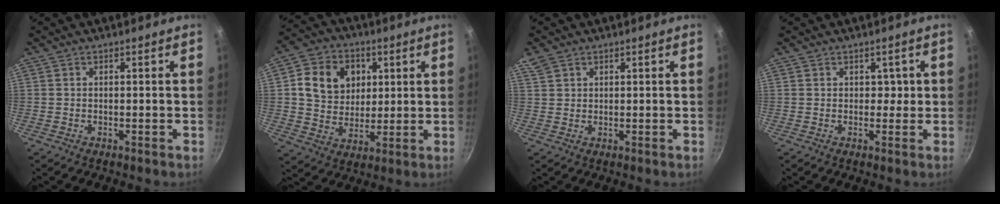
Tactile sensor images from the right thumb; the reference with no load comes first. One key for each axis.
{"total": 12.7, "fx": 3.2, "fy": 10.5, "fz": 6.3, "tx": -0.079, "ty": -0.001, "tz": 0.053}
{"total": 3.2, "fx": 2.1, "fy": 2.1, "fz": 1.2, "tx": -0.018, "ty": 0.002, "tz": 0.043}
{"total": 1.7, "fx": 0.5, "fy": 1.6, "fz": 0.6, "tx": 0.015, "ty": -0.003, "tz": 0.007}